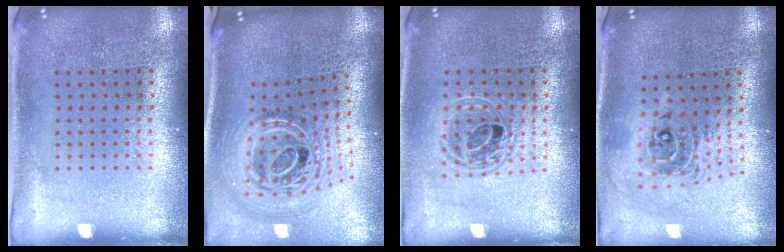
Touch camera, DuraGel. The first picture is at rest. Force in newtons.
{"total": 2.9, "press": 2.0, "slide": 2.1}
{"total": 1.6, "press": 1.3, "slide": 0.8}
{"total": 2.1, "press": 1.6, "slide": 1.4}